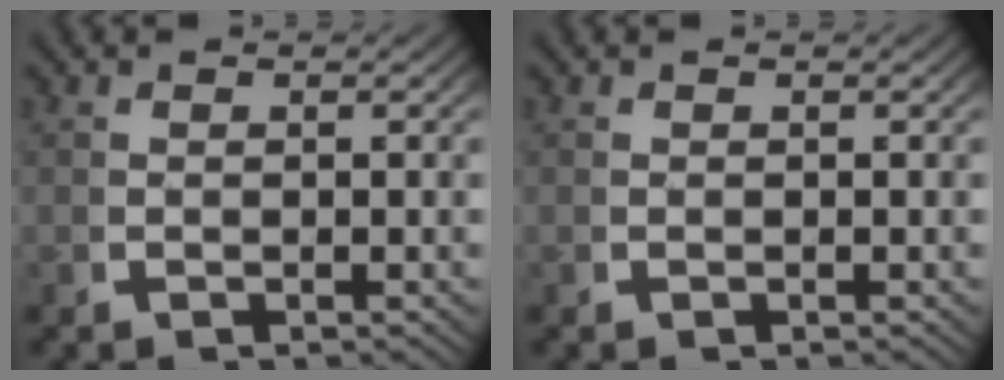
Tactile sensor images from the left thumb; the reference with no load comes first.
{"total": 0.0}